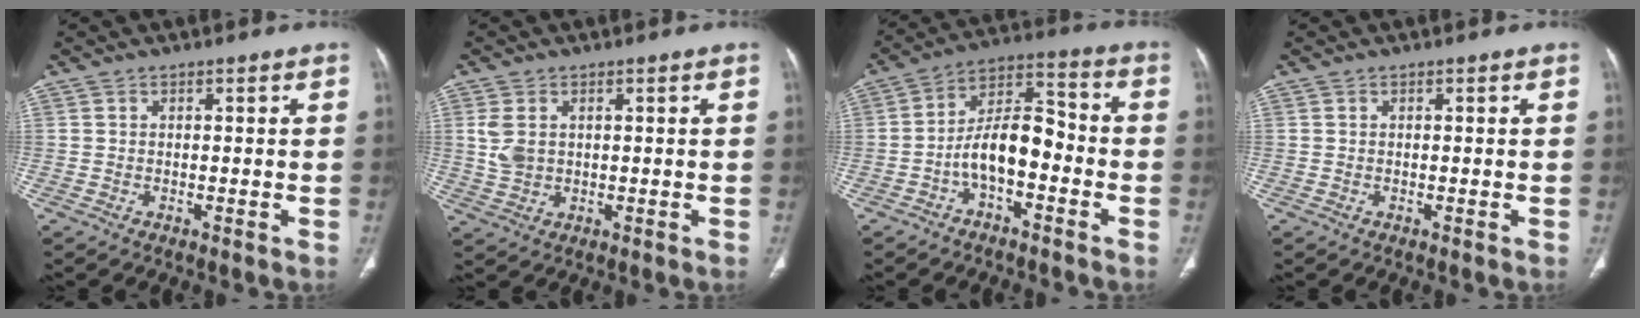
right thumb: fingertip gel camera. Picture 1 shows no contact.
{"total": 4.4, "force": [1.0, 3.0, 3.0], "torque": [-0.065, -0.001, 0.027]}
{"total": 10.6, "force": [-3.4, 5.3, 8.5], "torque": [-0.138, 0.052, -0.067]}
{"total": 0.0}